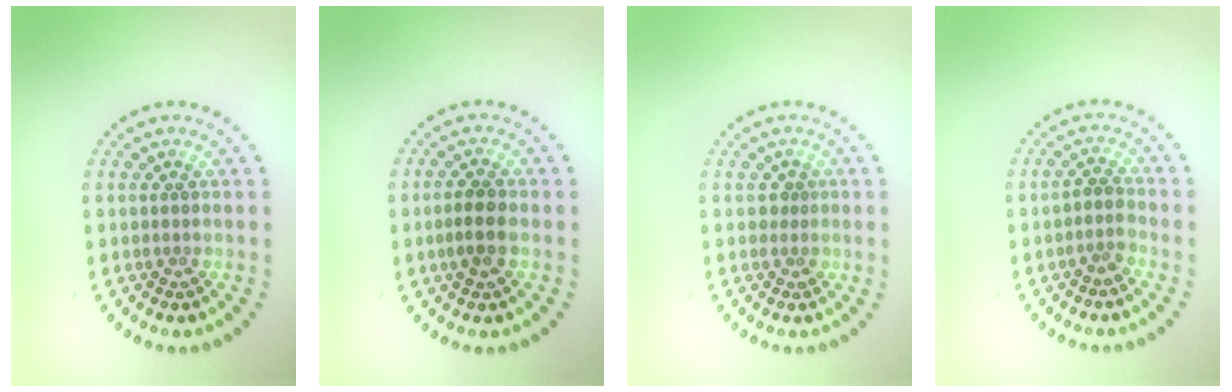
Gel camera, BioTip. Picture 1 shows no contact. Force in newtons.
{"total": 1.8, "press": 1.7, "slide": 0.5}
{"total": 1.1, "press": 0.8, "slide": 0.7}
{"total": 1.5, "press": 1.2, "slide": 1.0}